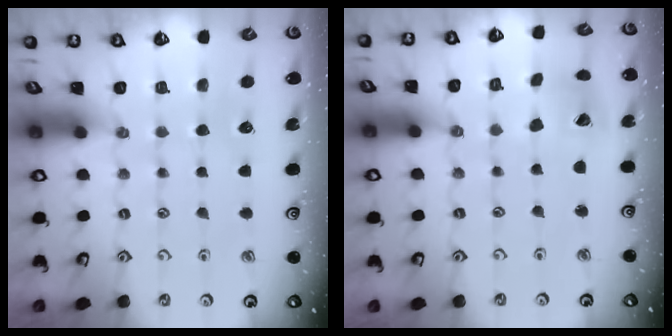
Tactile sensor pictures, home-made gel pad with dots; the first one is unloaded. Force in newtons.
{"total": 8.1, "press": 8.1, "slide": 1.1}